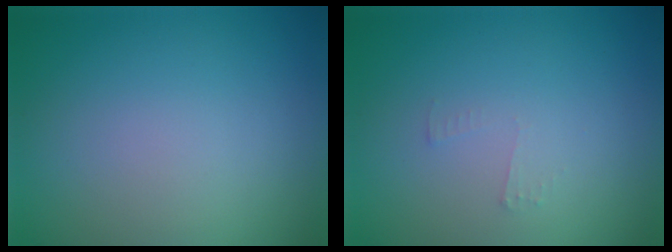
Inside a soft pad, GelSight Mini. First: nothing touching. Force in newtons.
{"total": 0.7, "press": 0.7, "slide": 0.1}